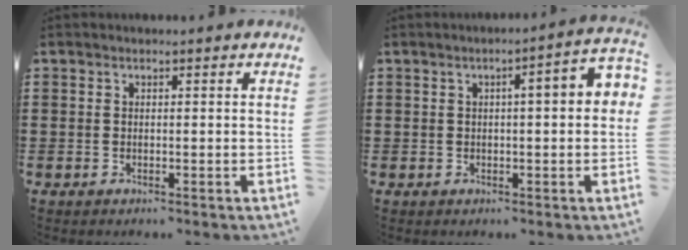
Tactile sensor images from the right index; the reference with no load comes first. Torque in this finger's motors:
{"motor_torque": [1.24, -0.16, 0.67, 0.05]}